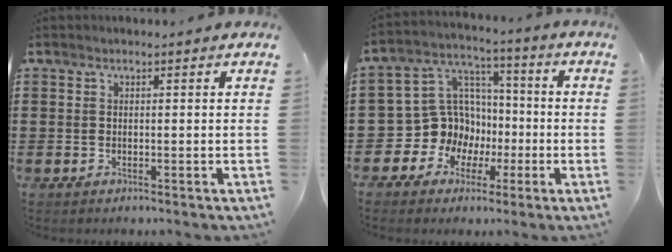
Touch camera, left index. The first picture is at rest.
{"total": 10.2, "force": [-1.3, 9.9, 2.1], "torque": [-0.099, -0.004, -0.016]}